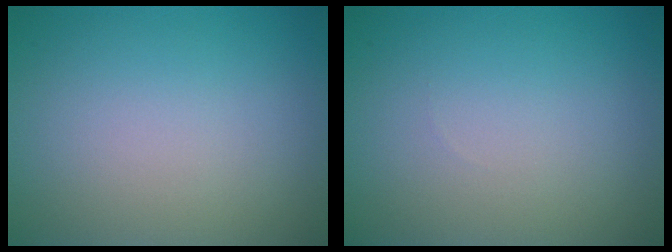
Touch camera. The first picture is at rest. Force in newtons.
{"total": 0.0}